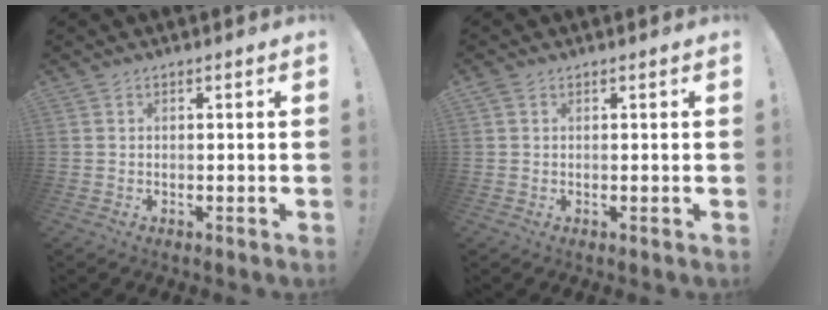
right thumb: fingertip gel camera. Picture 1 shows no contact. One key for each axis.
{"total": 0.7, "fx": 0.6, "fy": 0.3, "fz": -0.1, "tx": 0.001, "ty": 0.001, "tz": 0.011}